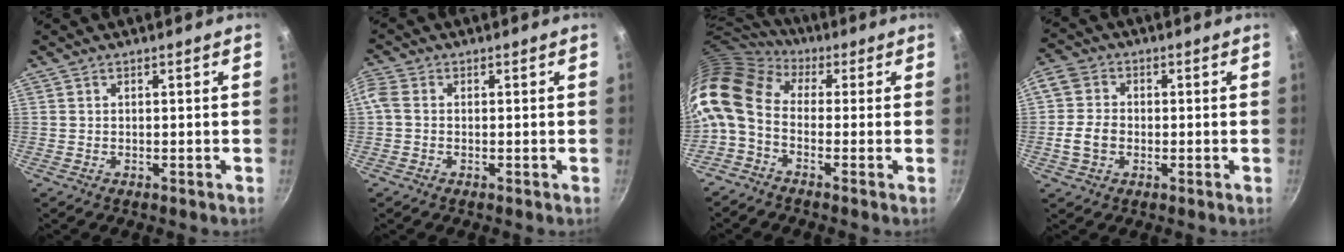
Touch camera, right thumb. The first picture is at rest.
{"total": 2.7, "force": [-0.2, 1.9, 1.8], "torque": [-0.042, 0.007, -0.012]}
{"total": 13.7, "force": [0.1, 9.4, 10.0], "torque": [-0.203, 0.026, -0.021]}
{"total": 7.2, "force": [-1.0, 5.7, 4.2], "torque": [-0.066, 0.012, -0.032]}